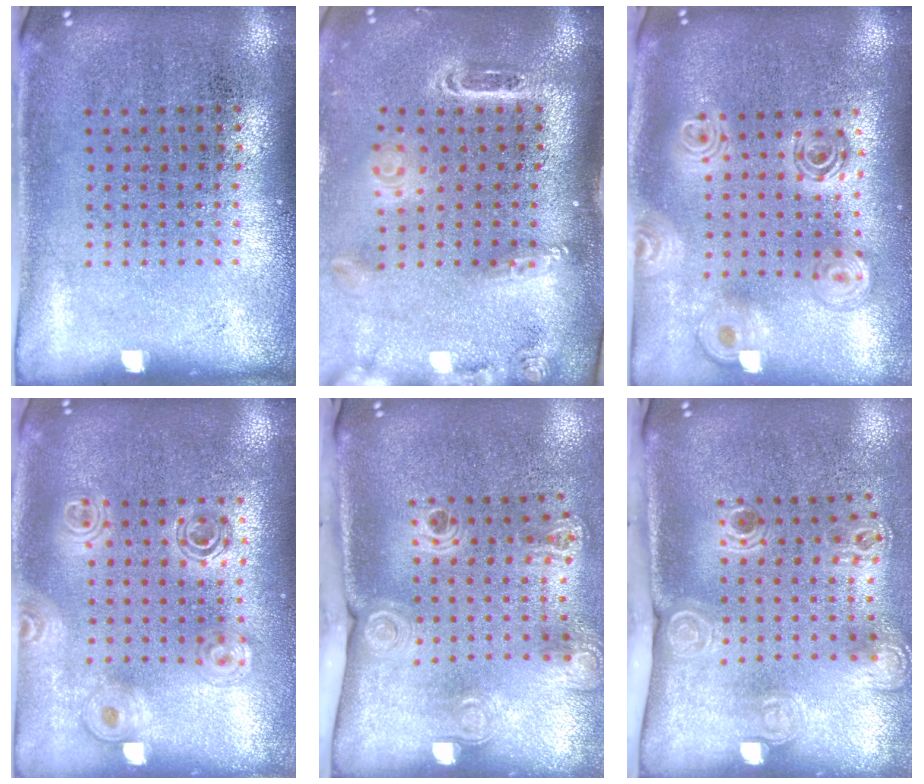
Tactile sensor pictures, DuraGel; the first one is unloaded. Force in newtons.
{"total": 2.6, "press": 1.9, "slide": 1.8}
{"total": 2.2, "press": 1.8, "slide": 1.2}
{"total": 1.6, "press": 1.4, "slide": 0.8}
{"total": 2.2, "press": 1.6, "slide": 1.6}
{"total": 2.4, "press": 1.7, "slide": 1.7}